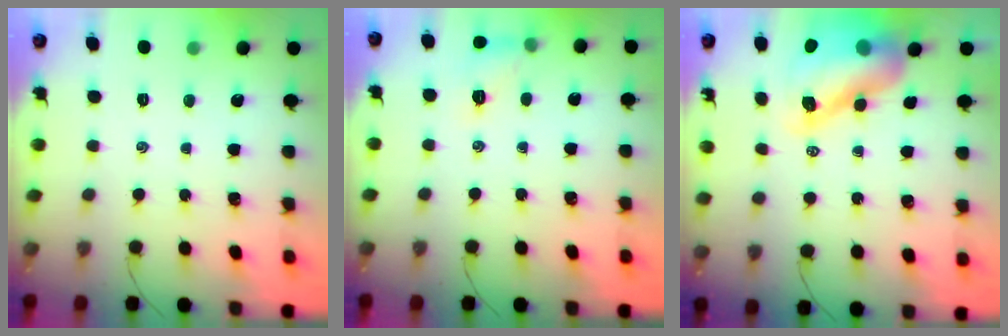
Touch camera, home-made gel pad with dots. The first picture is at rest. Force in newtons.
{"total": 8.7, "press": 8.7, "slide": 0.9}
{"total": 15.4, "press": 14.8, "slide": 4.5}